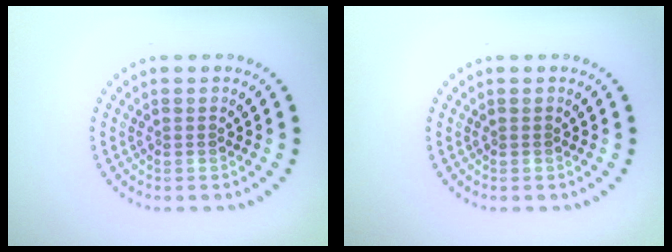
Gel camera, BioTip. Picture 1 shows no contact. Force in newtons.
{"total": 0.0}